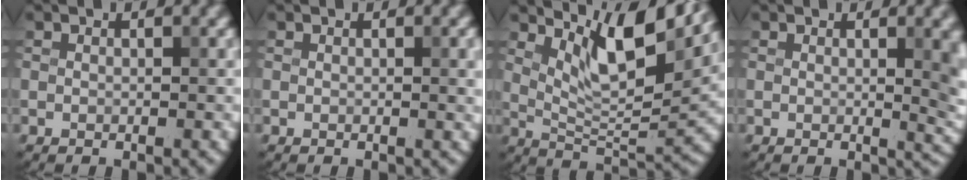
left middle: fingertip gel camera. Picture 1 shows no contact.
{"total": 1.4, "force": [0.2, 0.4, 1.3], "torque": [-0.016, 0.001, 0.000]}
{"total": 8.4, "force": [4.9, 2.1, 6.6], "torque": [-0.110, -0.005, 0.087]}
{"total": 4.7, "force": [0.5, 1.7, 4.4], "torque": [-0.034, 0.001, 0.005]}